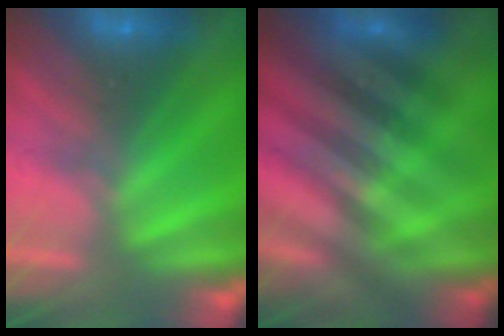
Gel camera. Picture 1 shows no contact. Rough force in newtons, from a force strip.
{"total": 2.6}